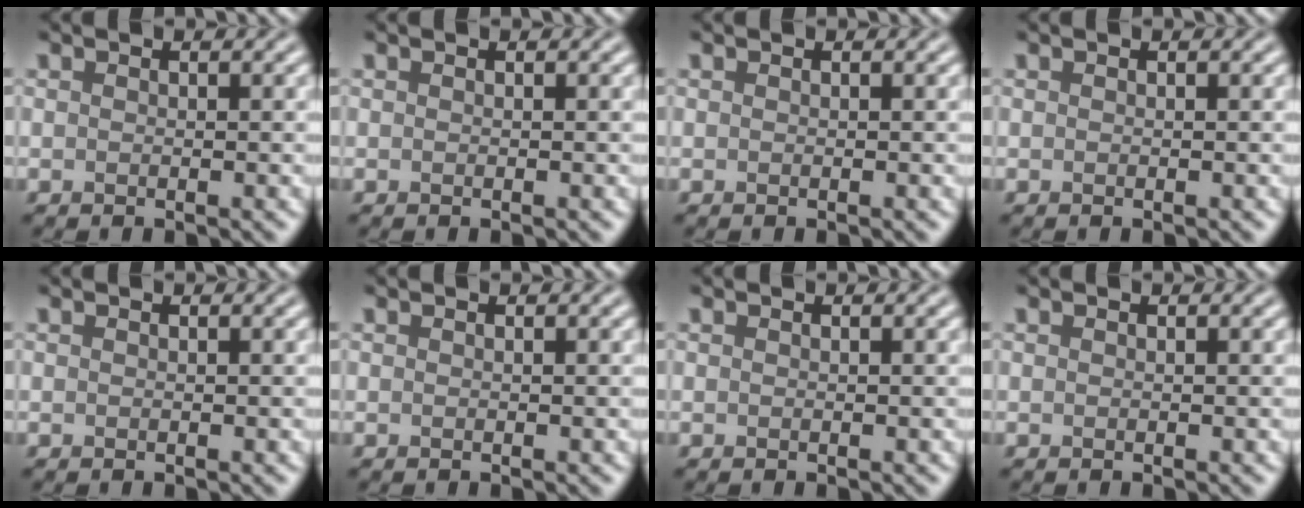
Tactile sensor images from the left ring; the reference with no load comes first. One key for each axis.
{"total": 0.0}
{"total": 0.0}
{"total": 0.0}
{"total": 0.0}
{"total": 0.0}
{"total": 0.0}
{"total": 0.0}